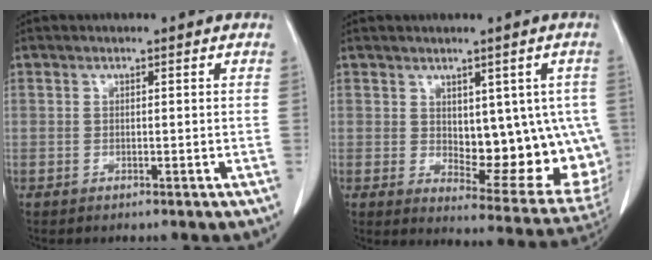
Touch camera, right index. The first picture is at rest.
{"total": 15.1, "force": [0.3, 7.2, 13.3], "torque": [-0.137, -0.002, 0.028]}